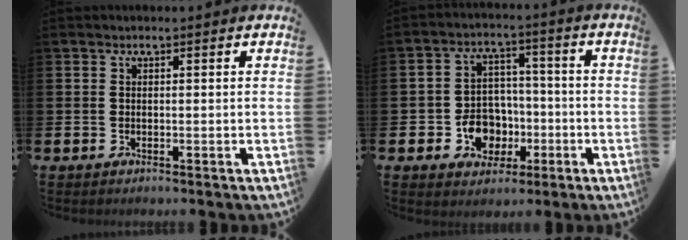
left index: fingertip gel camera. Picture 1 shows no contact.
{"total": 6.8, "force": [-2.1, 5.8, 2.8], "torque": [-0.060, 0.020, -0.035]}